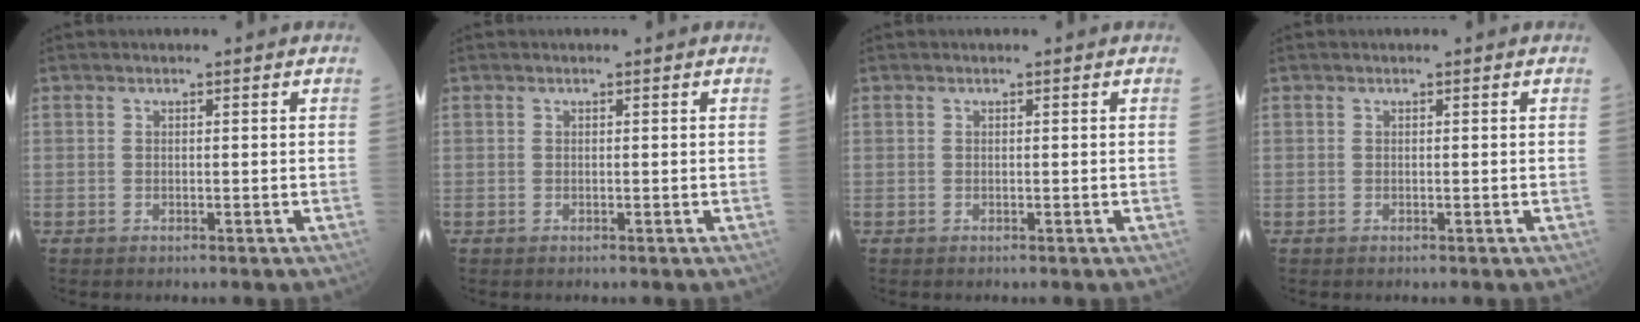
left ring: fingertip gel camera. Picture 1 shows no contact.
{"total": 0.0}
{"total": 0.0}
{"total": 0.0}